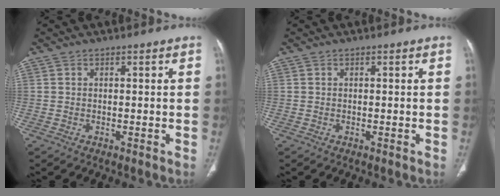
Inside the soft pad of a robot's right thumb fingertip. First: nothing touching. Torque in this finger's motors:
{"motor_torque": [-0.02, 0.03, -0.13, 0.29, 0.01]}